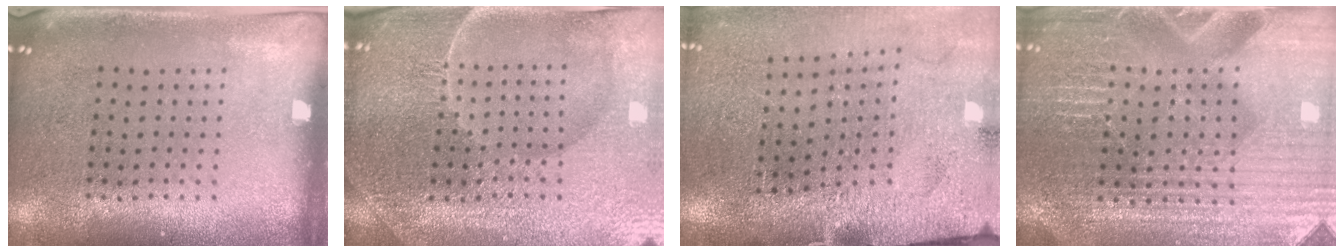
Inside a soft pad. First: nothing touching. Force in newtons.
{"total": 5.0, "press": 4.8, "slide": 1.7}
{"total": 3.1, "press": 2.9, "slide": 1.0}
{"total": 4.9, "press": 4.6, "slide": 1.5}